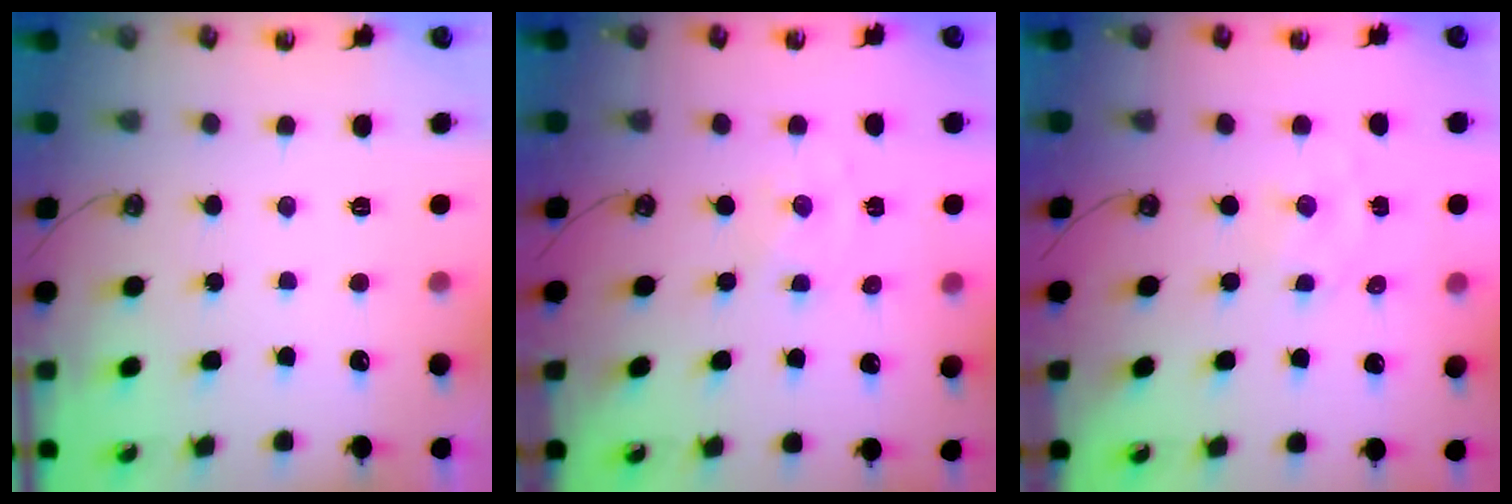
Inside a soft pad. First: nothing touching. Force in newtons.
{"total": 0.0}
{"total": 1.3, "press": 1.3, "slide": 0.2}